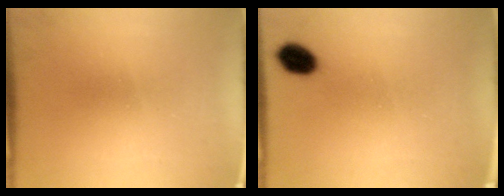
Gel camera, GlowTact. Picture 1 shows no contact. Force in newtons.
{"total": 5.2}